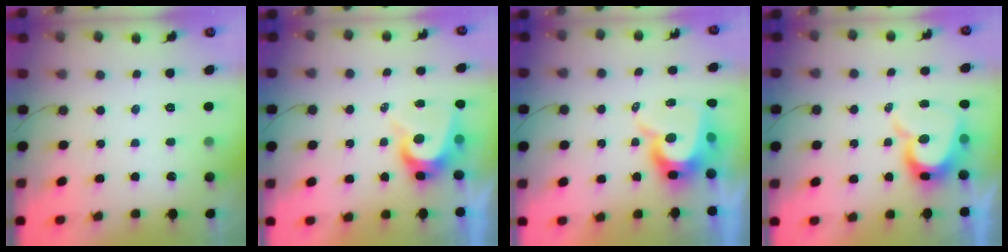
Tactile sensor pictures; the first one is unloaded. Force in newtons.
{"total": 7.6, "press": 7.6, "slide": 0.5}
{"total": 11.8, "press": 11.8, "slide": 1.0}
{"total": 10.9, "press": 10.9, "slide": 1.1}